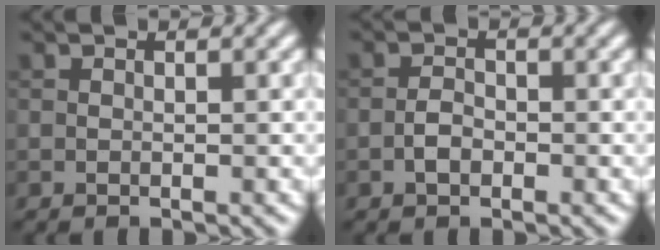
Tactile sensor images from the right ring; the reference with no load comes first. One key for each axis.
{"total": 1.5, "fx": -0.7, "fy": 0.9, "fz": 1.0, "tx": -0.018, "ty": 0.005, "tz": -0.015}